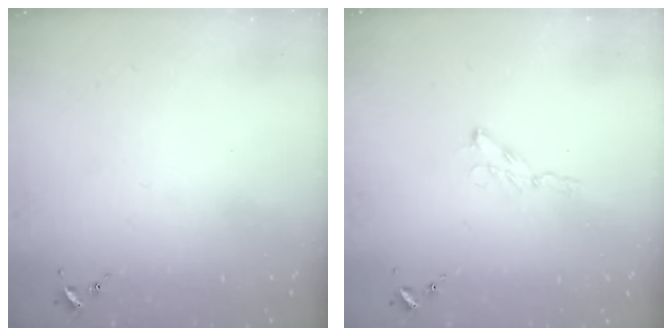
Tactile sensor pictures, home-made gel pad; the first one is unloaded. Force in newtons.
{"total": 3.9, "press": 3.8, "slide": 0.5}